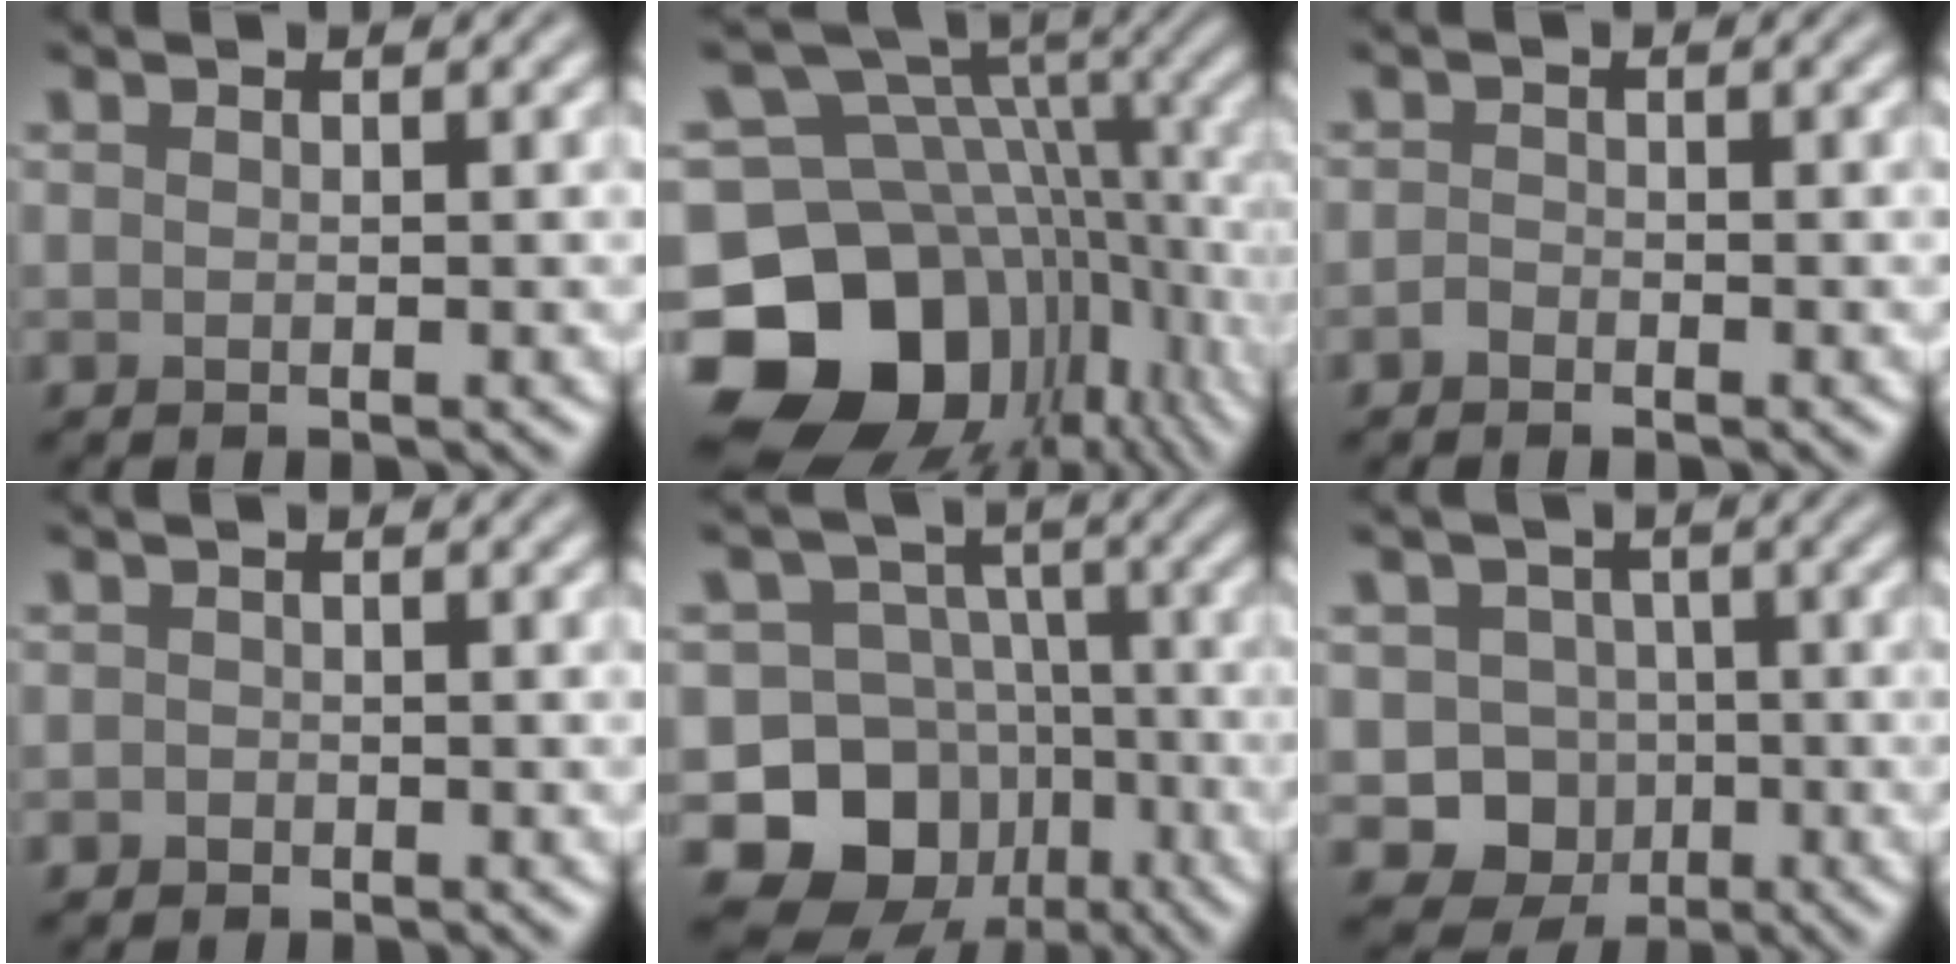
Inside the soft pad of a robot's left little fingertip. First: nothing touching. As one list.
[{"total": 16.3, "force": [-5.6, 12.1, 9.4], "torque": [-0.196, -0.017, -0.083]}, {"total": 0.7, "force": [-0.6, 0.4, 0.2], "torque": [-0.003, -0.001, -0.013]}, {"total": 0.6, "force": [-0.4, 0.5, 0.0], "torque": [0.003, -0.004, -0.007]}, {"total": 11.4, "force": [-5.3, 9.6, 3.3], "torque": [-0.056, 0.002, -0.113]}, {"total": 5.9, "force": [-1.7, 5.5, 1.5], "torque": [0.003, -0.004, -0.048]}]